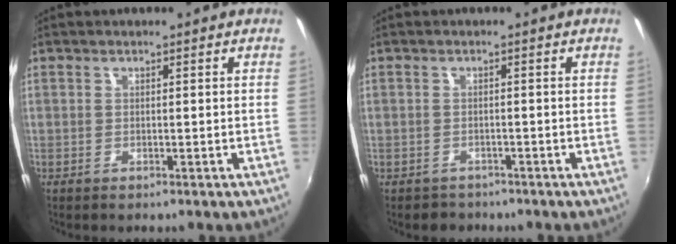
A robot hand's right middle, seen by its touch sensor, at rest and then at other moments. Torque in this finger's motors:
{"motor_torque": [0.25, -0.20, -0.01, -0.01]}